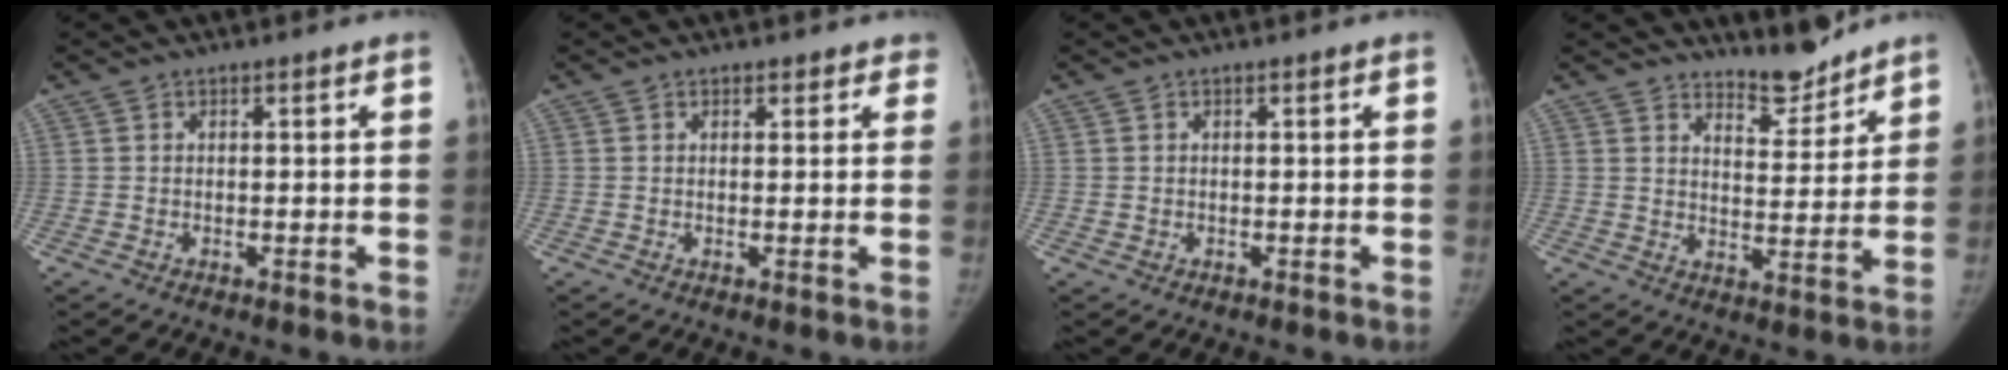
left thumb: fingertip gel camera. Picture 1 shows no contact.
{"total": 2.6, "force": [2.0, 1.6, 0.2], "torque": [0.033, -0.004, 0.013]}
{"total": 0.6, "force": [0.1, 0.6, 0.2], "torque": [-0.001, 0.001, 0.002]}
{"total": 6.5, "force": [6.2, 1.5, 1.2], "torque": [0.002, -0.056, 0.106]}